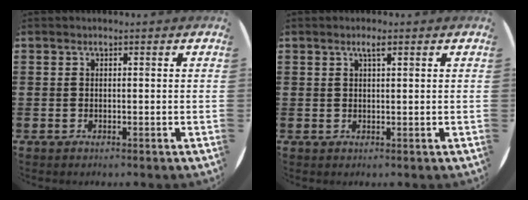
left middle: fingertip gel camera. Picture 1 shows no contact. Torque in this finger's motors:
{"motor_torque": [0.39, -0.25, 0.04, 0.00]}